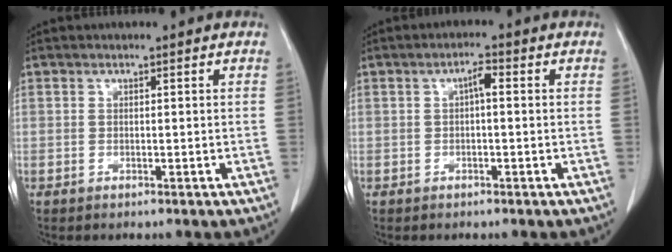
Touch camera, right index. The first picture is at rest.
{"total": 2.1, "force": [0.2, 0.5, 2.1], "torque": [-0.035, 0.005, 0.003]}